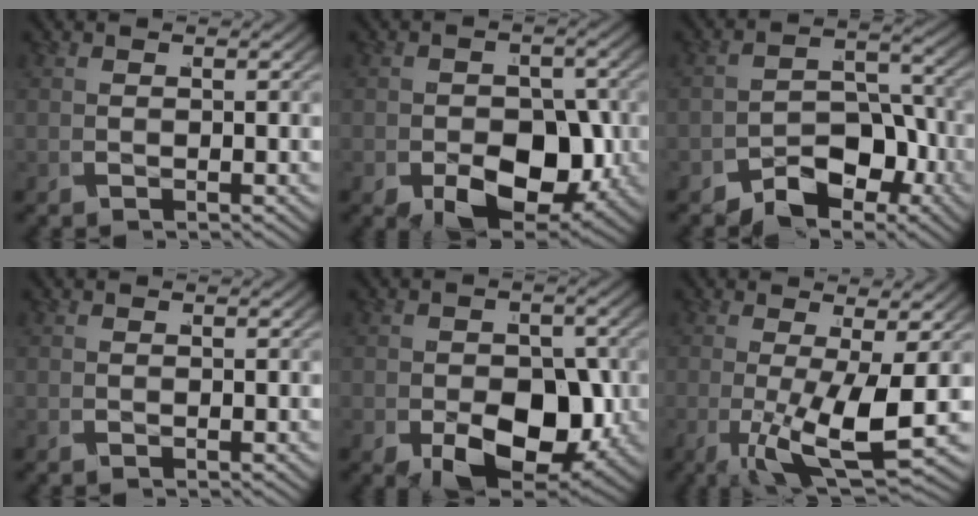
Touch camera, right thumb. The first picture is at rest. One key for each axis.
{"total": 8.7, "fx": -2.2, "fy": 5.9, "fz": 6.0, "tx": -0.117, "ty": -0.047, "tz": -0.018}
{"total": 5.4, "fx": -3.7, "fy": 2.9, "fz": 2.5, "tx": -0.034, "ty": -0.010, "tz": -0.065}
{"total": 0.0}
{"total": 9.7, "fx": -2.4, "fy": 6.3, "fz": 7.0, "tx": -0.135, "ty": -0.057, "tz": -0.016}
{"total": 7.3, "fx": -1.2, "fy": 2.6, "fz": 6.8, "tx": -0.140, "ty": -0.025, "tz": -0.015}